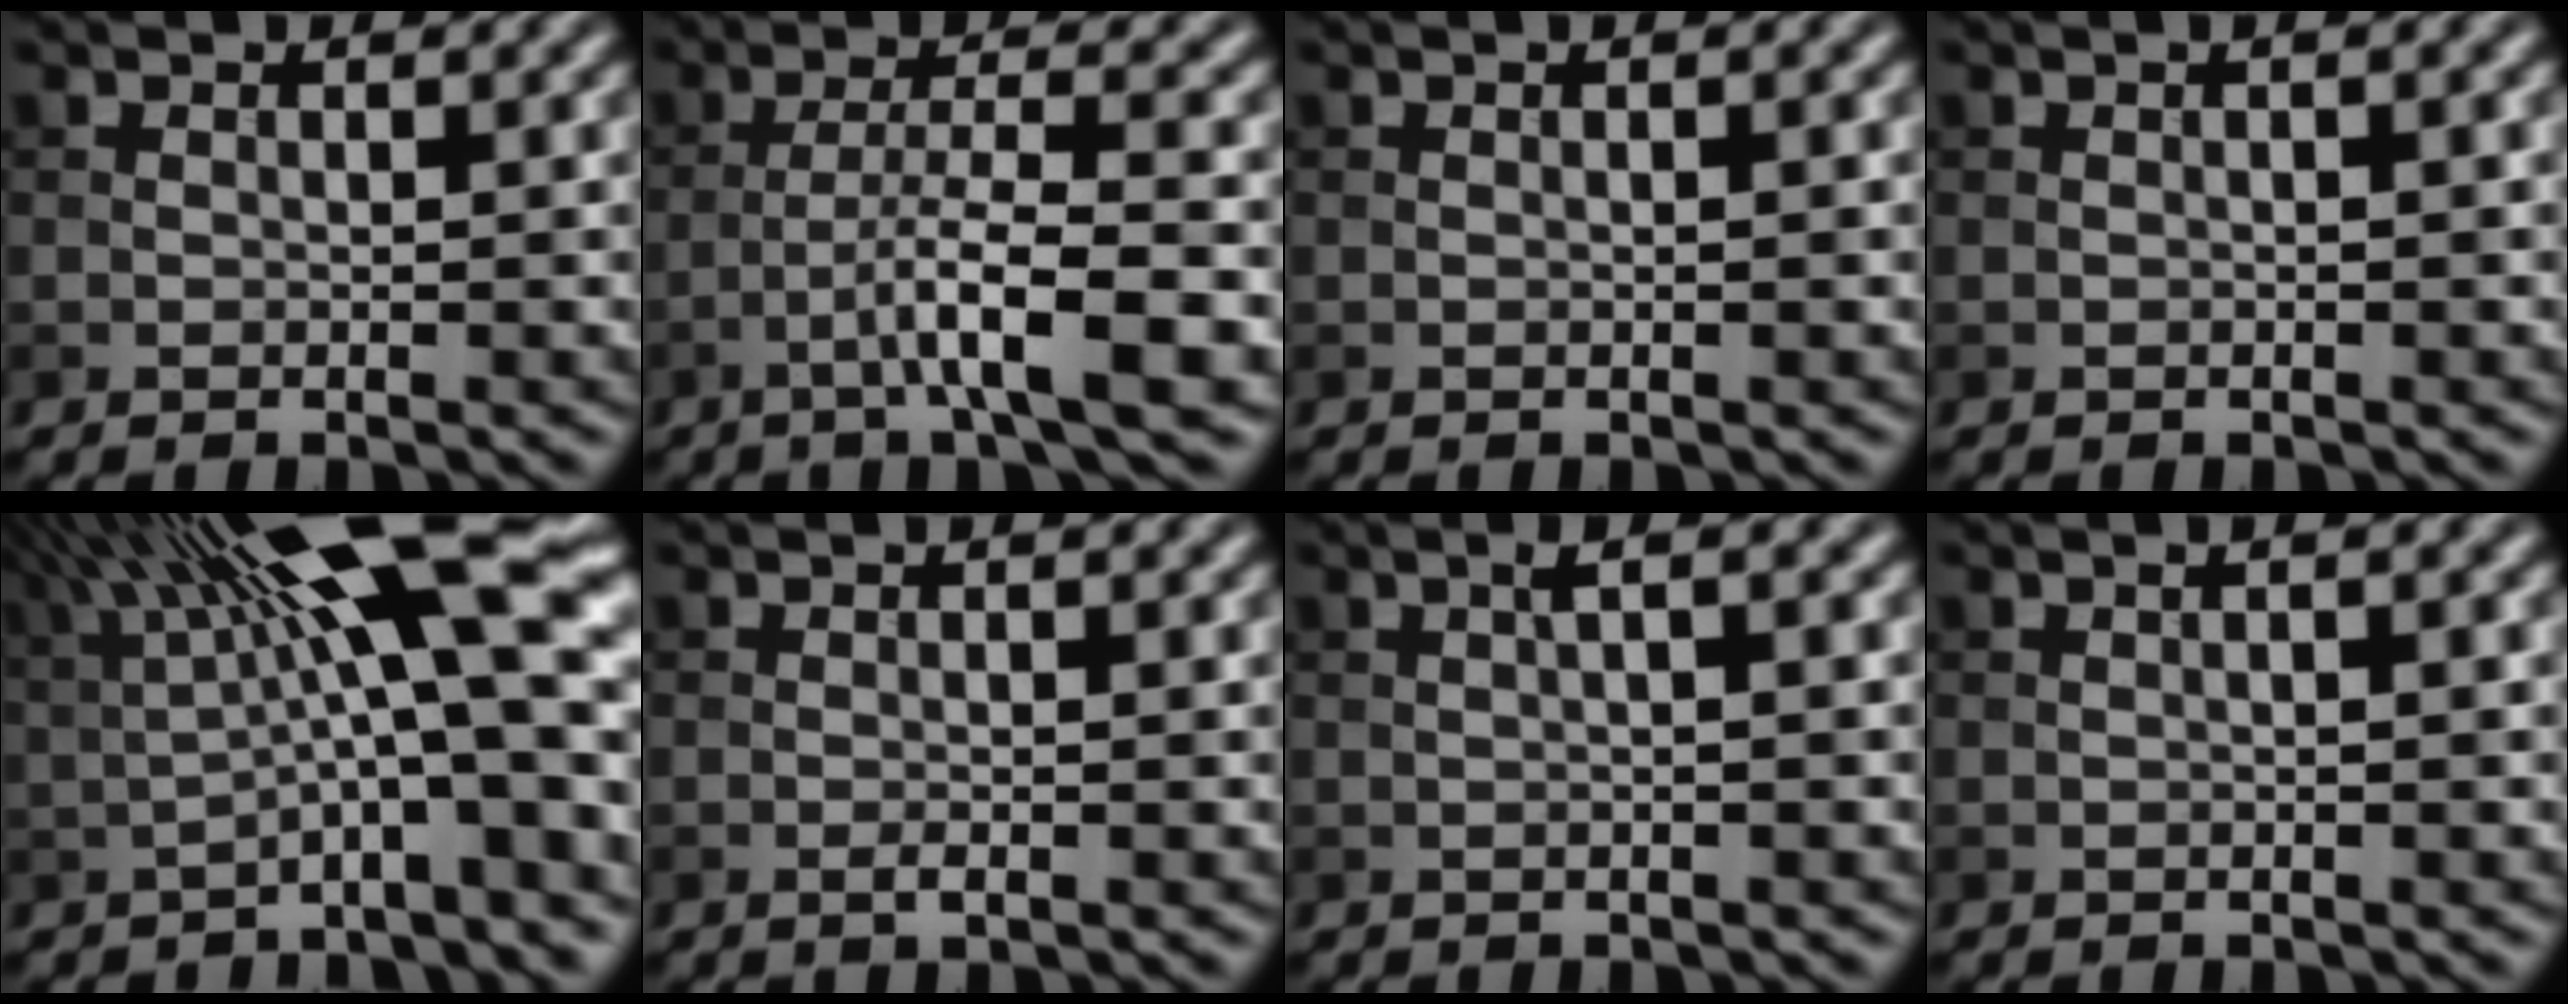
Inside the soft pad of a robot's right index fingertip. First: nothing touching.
{"total": 7.4, "force": [-3.1, 1.1, 6.6], "torque": [-0.109, 0.014, -0.057]}
{"total": 0.6, "force": [0.0, 0.1, 0.6], "torque": [-0.010, 0.001, 0.002]}
{"total": 1.0, "force": [0.2, 0.1, 1.0], "torque": [-0.020, 0.001, 0.000]}
{"total": 15.3, "force": [3.6, 3.7, 14.4], "torque": [-0.211, 0.022, 0.064]}
{"total": 1.5, "force": [-0.3, 0.3, 1.4], "torque": [-0.026, -0.001, -0.009]}
{"total": 2.6, "force": [0.6, 0.7, 2.4], "torque": [-0.029, 0.007, 0.004]}
{"total": 2.0, "force": [0.6, 0.6, 1.8], "torque": [-0.019, -0.006, 0.002]}